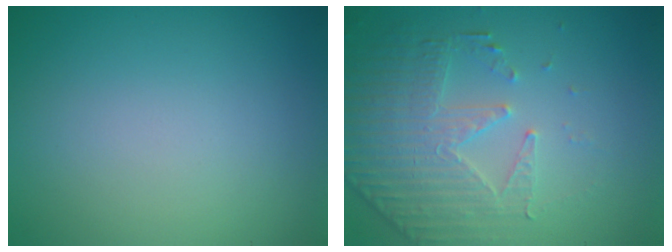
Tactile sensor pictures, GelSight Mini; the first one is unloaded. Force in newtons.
{"total": 4.9, "press": 3.8, "slide": 3.0}